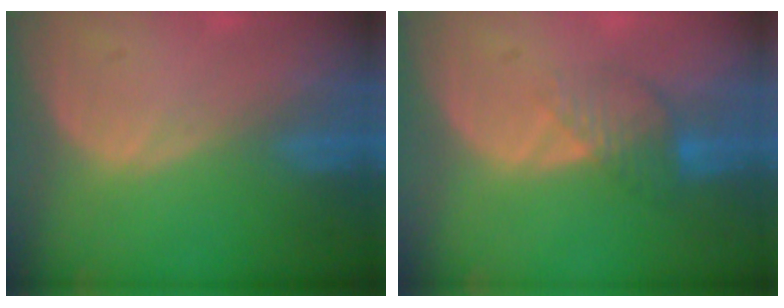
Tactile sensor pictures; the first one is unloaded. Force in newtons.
{"total": 4.5, "press": 3.8, "slide": 2.3}